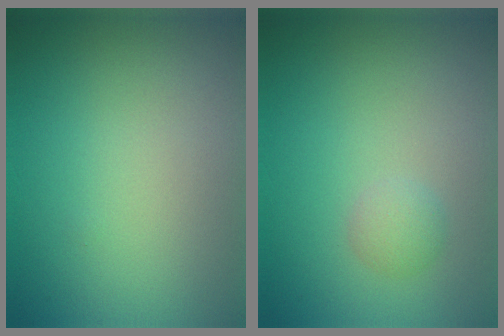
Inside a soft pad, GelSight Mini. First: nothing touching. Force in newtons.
{"total": 1.3, "press": 1.3, "slide": 0.1}